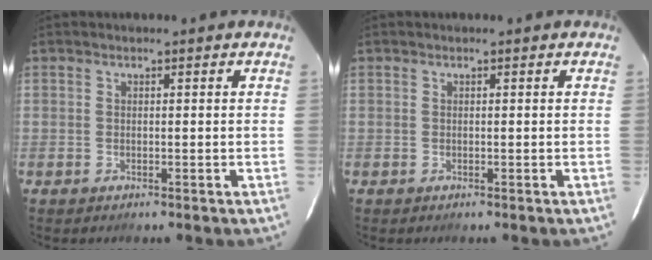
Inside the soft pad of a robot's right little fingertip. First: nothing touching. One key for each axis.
{"total": 0.0}